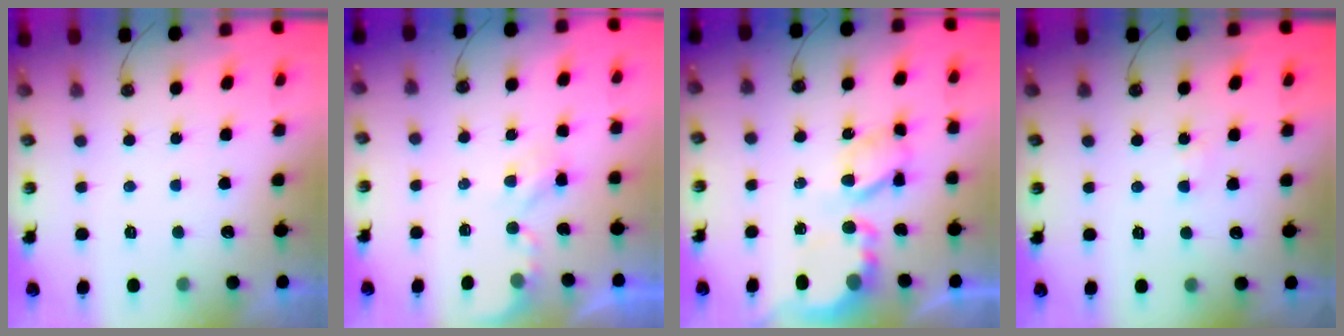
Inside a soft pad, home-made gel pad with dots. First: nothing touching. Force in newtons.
{"total": 2.7, "press": 2.7, "slide": 0.5}
{"total": 6.6, "press": 6.6, "slide": 0.4}
{"total": 2.4, "press": 2.3, "slide": 0.4}